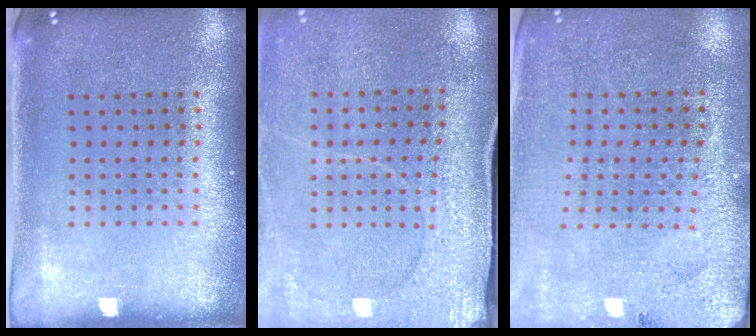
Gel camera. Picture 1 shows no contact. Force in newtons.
{"total": 2.9, "press": 2.9, "slide": 0.4}
{"total": 2.8, "press": 2.8, "slide": 0.3}